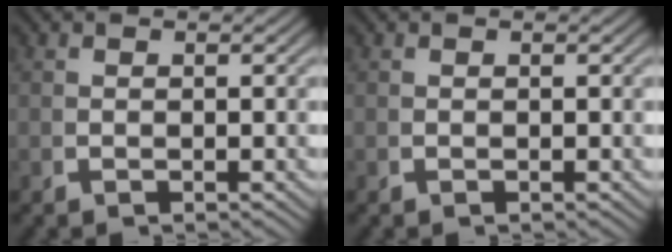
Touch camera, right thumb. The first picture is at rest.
{"total": 0.0}